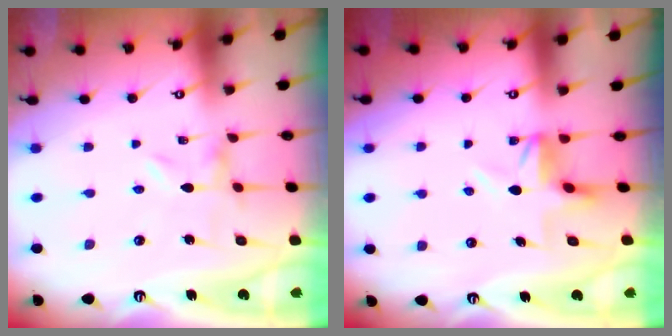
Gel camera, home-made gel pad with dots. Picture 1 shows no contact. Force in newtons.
{"total": 4.0, "press": 4.0, "slide": 0.5}